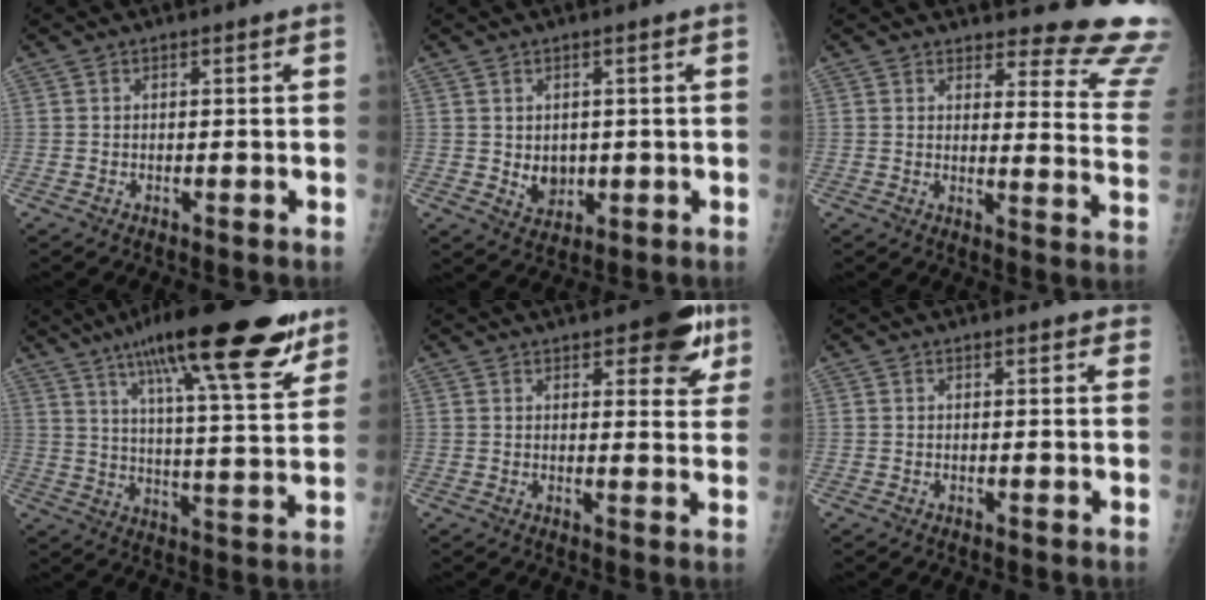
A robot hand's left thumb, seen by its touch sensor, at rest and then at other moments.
{"total": 4.2, "force": [0.1, 3.4, 2.4], "torque": [-0.021, -0.007, 0.016]}
{"total": 15.7, "force": [14.6, 3.4, 4.5], "torque": [-0.009, -0.157, 0.139]}
{"total": 25.4, "force": [16.3, 5.6, 18.6], "torque": [-0.260, -0.042, 0.247]}
{"total": 10.3, "force": [5.8, 4.0, 7.5], "torque": [-0.059, -0.021, 0.069]}
{"total": 3.1, "force": [2.7, 0.8, 1.4], "torque": [-0.002, -0.002, 0.023]}